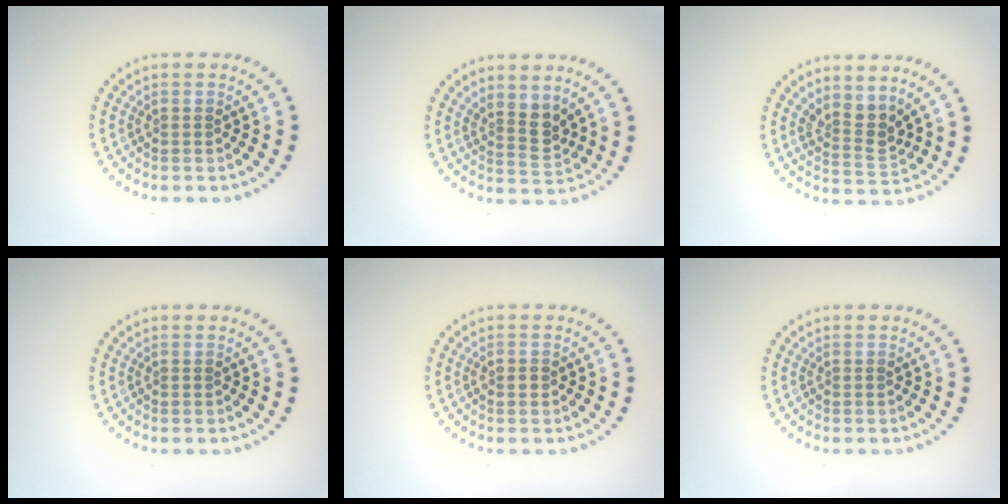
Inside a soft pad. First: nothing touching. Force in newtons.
{"total": 2.6, "press": 2.0, "slide": 1.6}
{"total": 2.7, "press": 2.0, "slide": 1.9}
{"total": 0.0}
{"total": 1.2, "press": 1.2, "slide": 0.2}
{"total": 0.0}